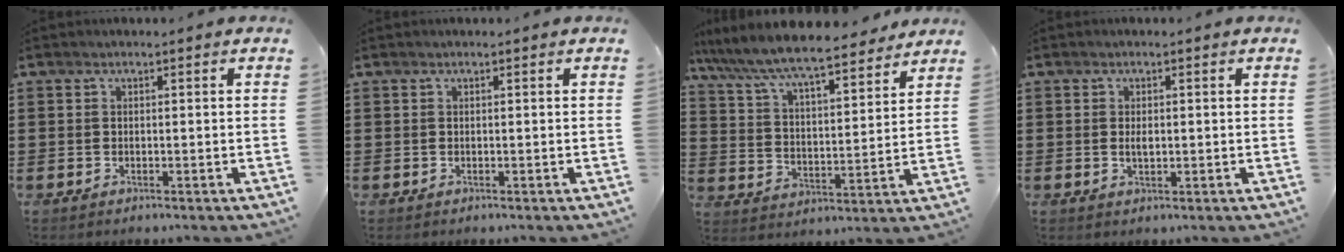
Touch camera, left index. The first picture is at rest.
{"total": 0.0}
{"total": 8.1, "force": [7.5, 0.5, 3.1], "torque": [-0.093, -0.046, 0.126]}
{"total": 1.5, "force": [0.1, 0.6, 1.4], "torque": [-0.029, 0.003, 0.001]}